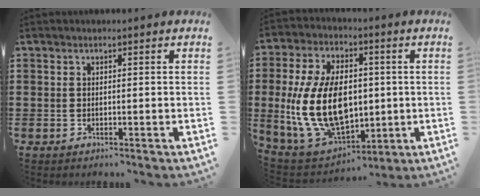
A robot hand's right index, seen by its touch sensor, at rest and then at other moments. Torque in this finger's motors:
{"motor_torque": [1.60, 0.54, 0.97, 0.21]}